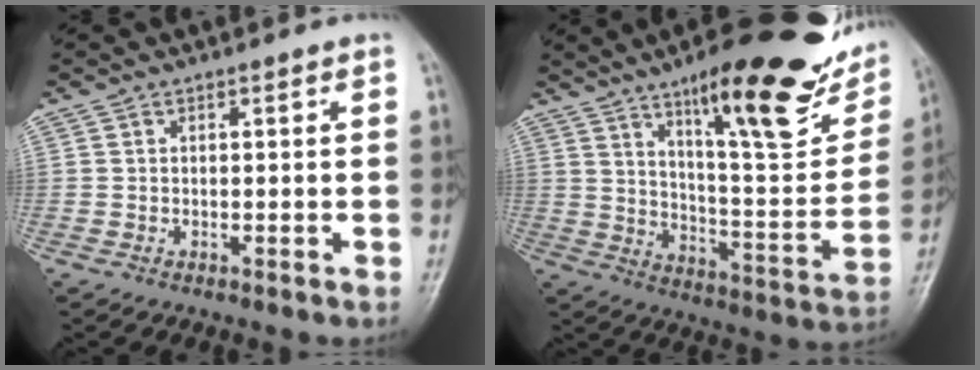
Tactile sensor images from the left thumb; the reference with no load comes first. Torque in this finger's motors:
{"motor_torque": [0.31, 0.20, 1.50, -1.27, 0.11]}